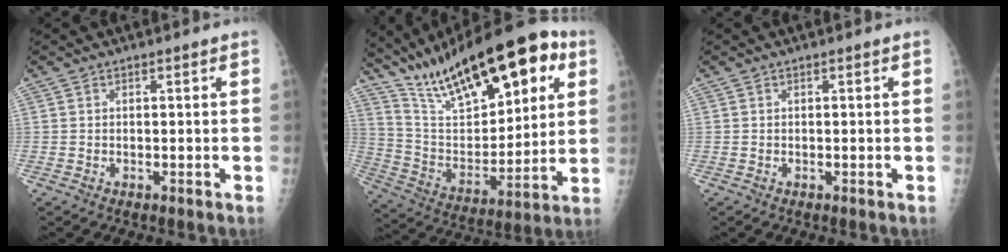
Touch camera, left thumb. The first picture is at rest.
{"total": 27.6, "force": [15.7, 11.0, 19.9], "torque": [-0.280, -0.024, 0.271]}
{"total": 0.0}